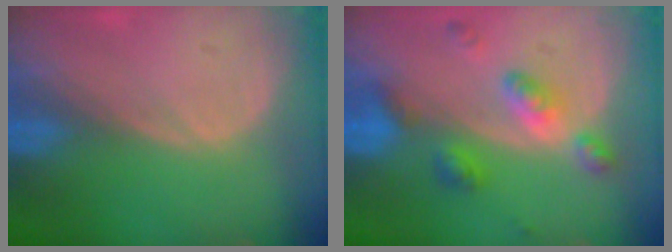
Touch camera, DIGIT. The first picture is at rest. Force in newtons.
{"total": 6.0, "press": 6.0, "slide": 0.4}